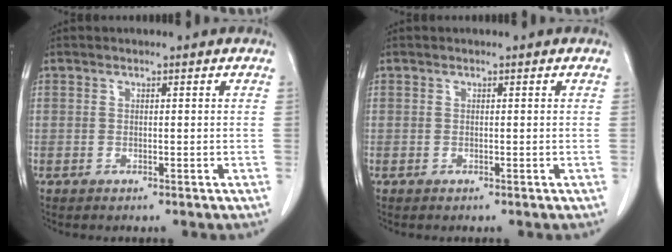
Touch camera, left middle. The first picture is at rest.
{"total": 0.0}